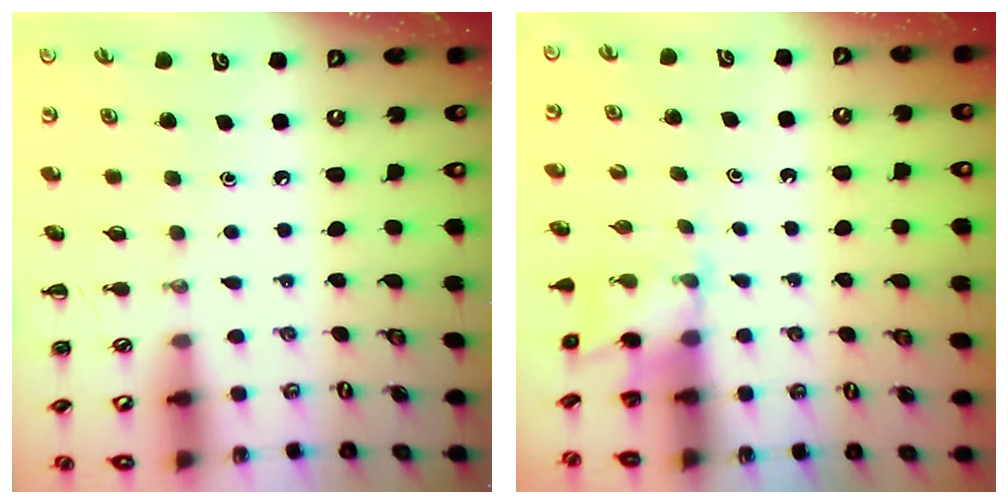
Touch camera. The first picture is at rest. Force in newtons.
{"total": 2.3, "press": 2.2, "slide": 0.7}